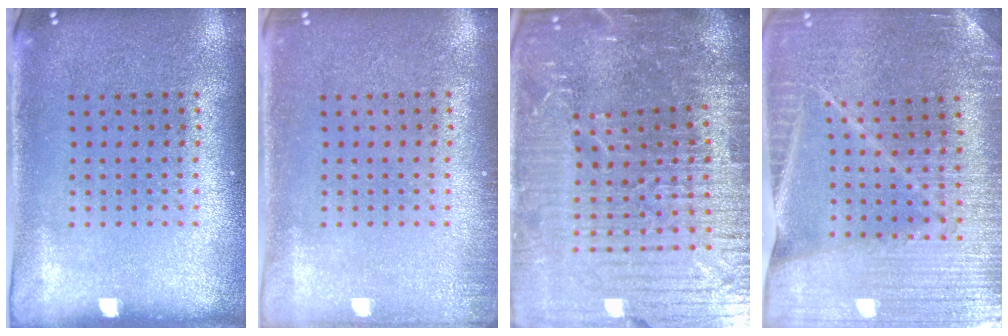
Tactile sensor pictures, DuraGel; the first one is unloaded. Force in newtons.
{"total": 0.9, "press": 0.9, "slide": 0.2}
{"total": 6.9, "press": 6.0, "slide": 3.5}
{"total": 3.3, "press": 3.2, "slide": 0.4}